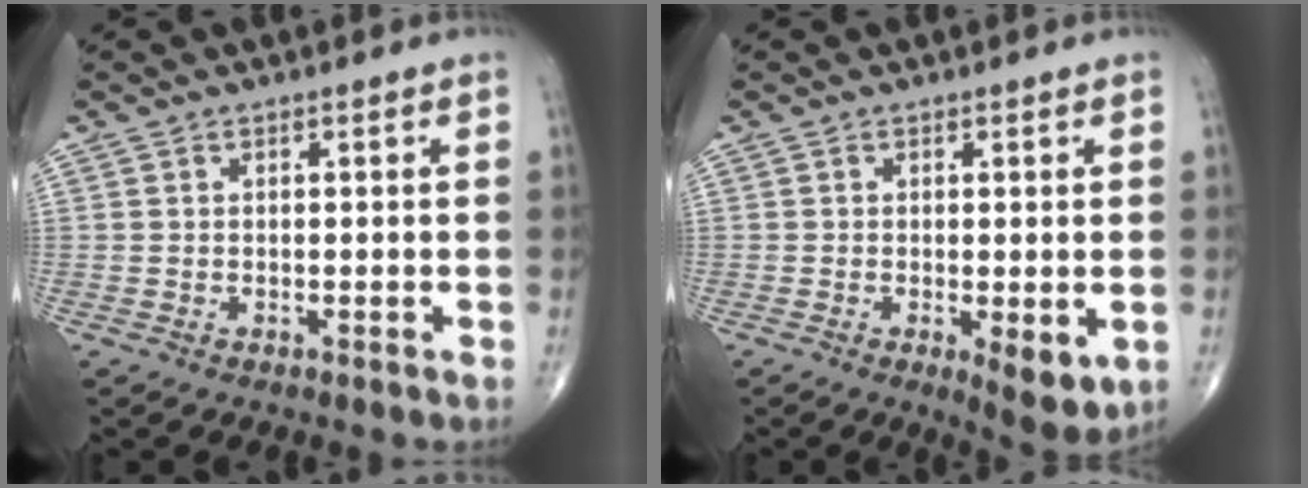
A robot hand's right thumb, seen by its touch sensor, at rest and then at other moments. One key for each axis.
{"total": 5.8, "fx": -1.3, "fy": 2.0, "fz": 5.3, "tx": -0.072, "ty": -0.017, "tz": -0.014}